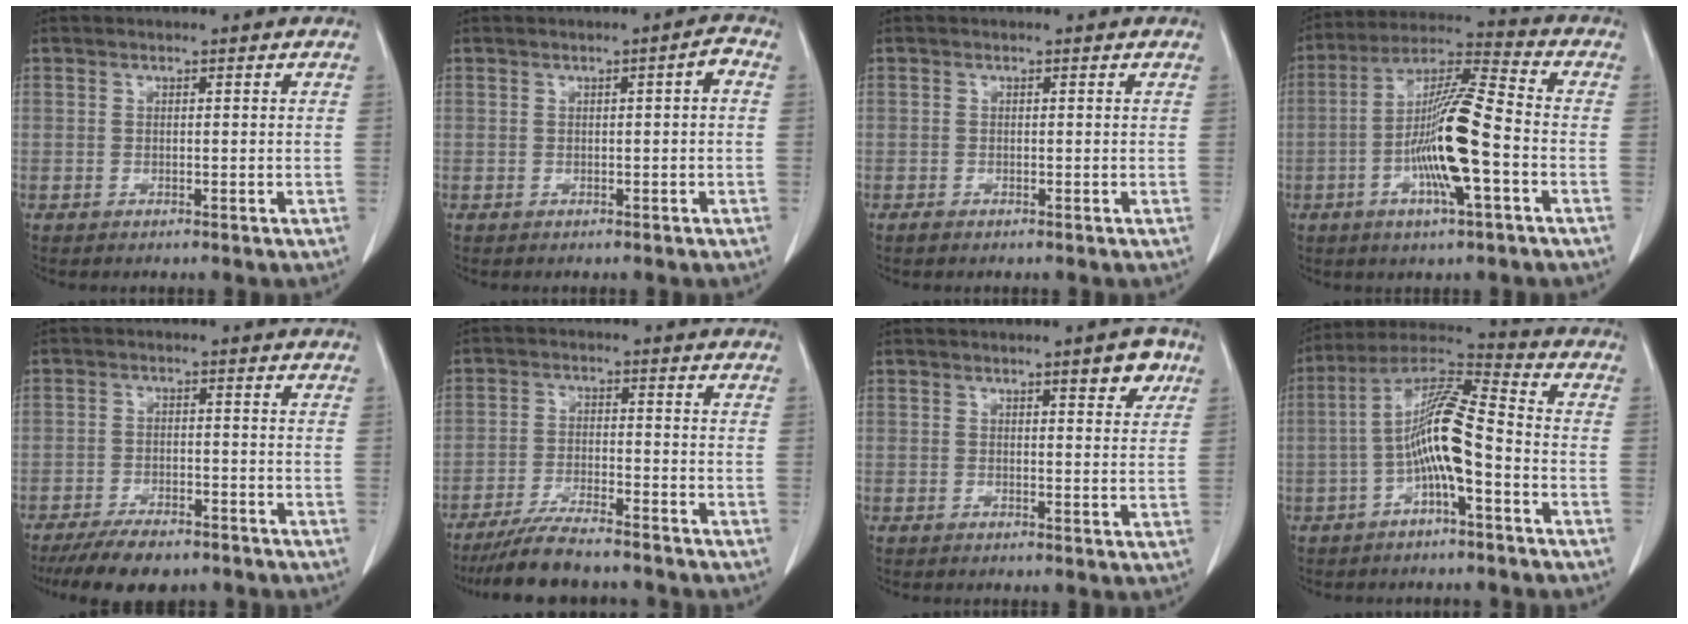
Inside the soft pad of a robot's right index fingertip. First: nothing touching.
{"total": 1.7, "force": [0.1, 0.2, 1.7], "torque": [-0.023, 0.006, 0.000]}
{"total": 0.5, "force": [-0.4, 0.3, 0.1], "torque": [-0.004, 0.001, -0.009]}
{"total": 13.6, "force": [-3.6, 0.9, 13.1], "torque": [-0.248, 0.003, -0.069]}
{"total": 8.7, "force": [-7.0, 2.9, 4.3], "torque": [-0.067, -0.010, -0.109]}
{"total": 9.2, "force": [-8.2, 1.0, 4.0], "torque": [-0.067, -0.023, -0.138]}
{"total": 4.3, "force": [2.5, 1.0, 3.3], "torque": [-0.040, -0.003, 0.032]}
{"total": 11.0, "force": [-2.8, 1.5, 10.5], "torque": [-0.205, 0.025, -0.055]}